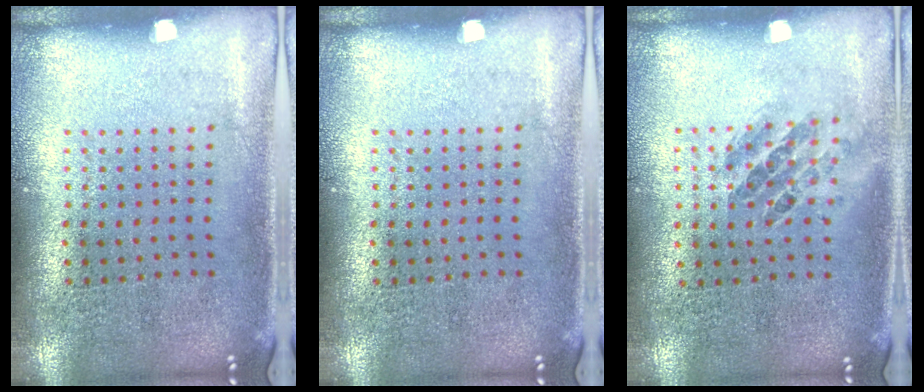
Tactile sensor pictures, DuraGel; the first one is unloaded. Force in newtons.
{"total": 0.0}
{"total": 1.0, "press": 0.8, "slide": 0.6}